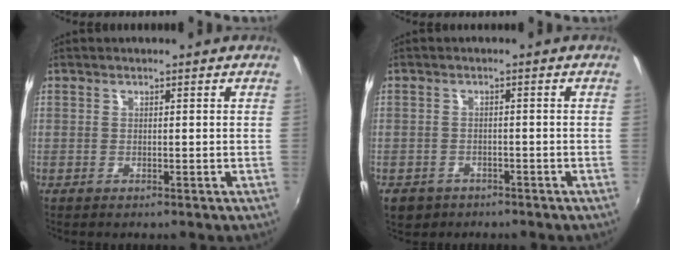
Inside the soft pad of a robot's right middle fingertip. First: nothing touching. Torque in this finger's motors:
{"motor_torque": [-0.09, -0.23, -0.06, 0.02]}